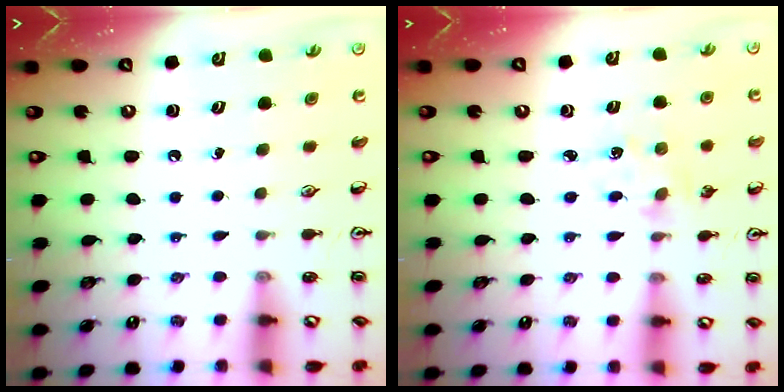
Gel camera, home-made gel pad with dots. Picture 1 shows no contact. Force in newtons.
{"total": 2.0, "press": 2.0, "slide": 0.3}